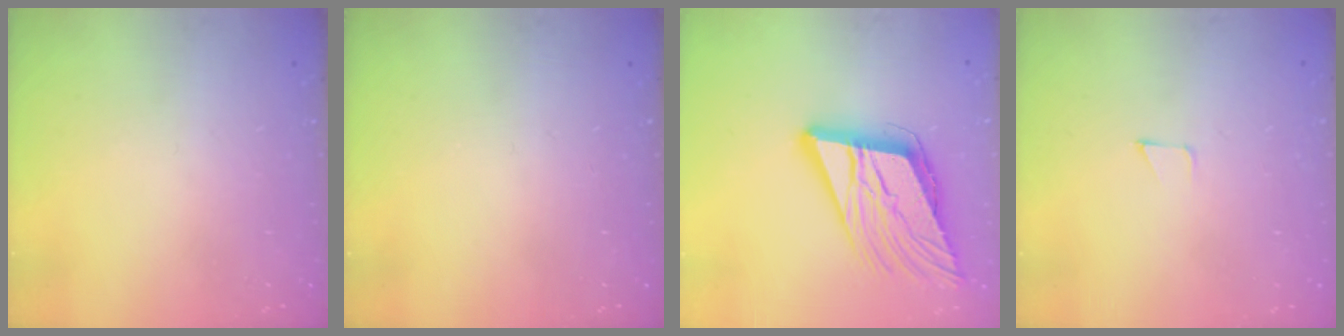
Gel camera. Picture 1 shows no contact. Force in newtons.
{"total": 0.0}
{"total": 15.3, "press": 14.7, "slide": 4.1}
{"total": 2.6, "press": 2.6, "slide": 0.2}